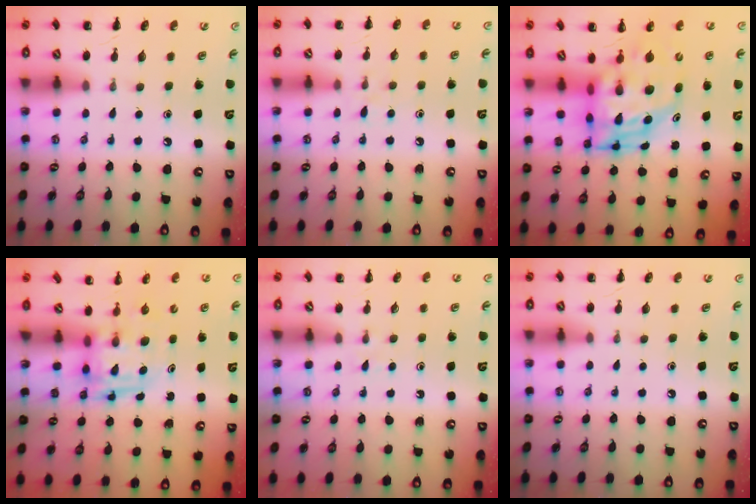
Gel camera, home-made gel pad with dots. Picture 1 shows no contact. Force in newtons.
{"total": 5.8, "press": 5.4, "slide": 2.3}
{"total": 8.0, "press": 7.7, "slide": 2.2}
{"total": 3.7, "press": 3.7, "slide": 0.7}
{"total": 2.1, "press": 1.8, "slide": 0.9}
{"total": 0.0}